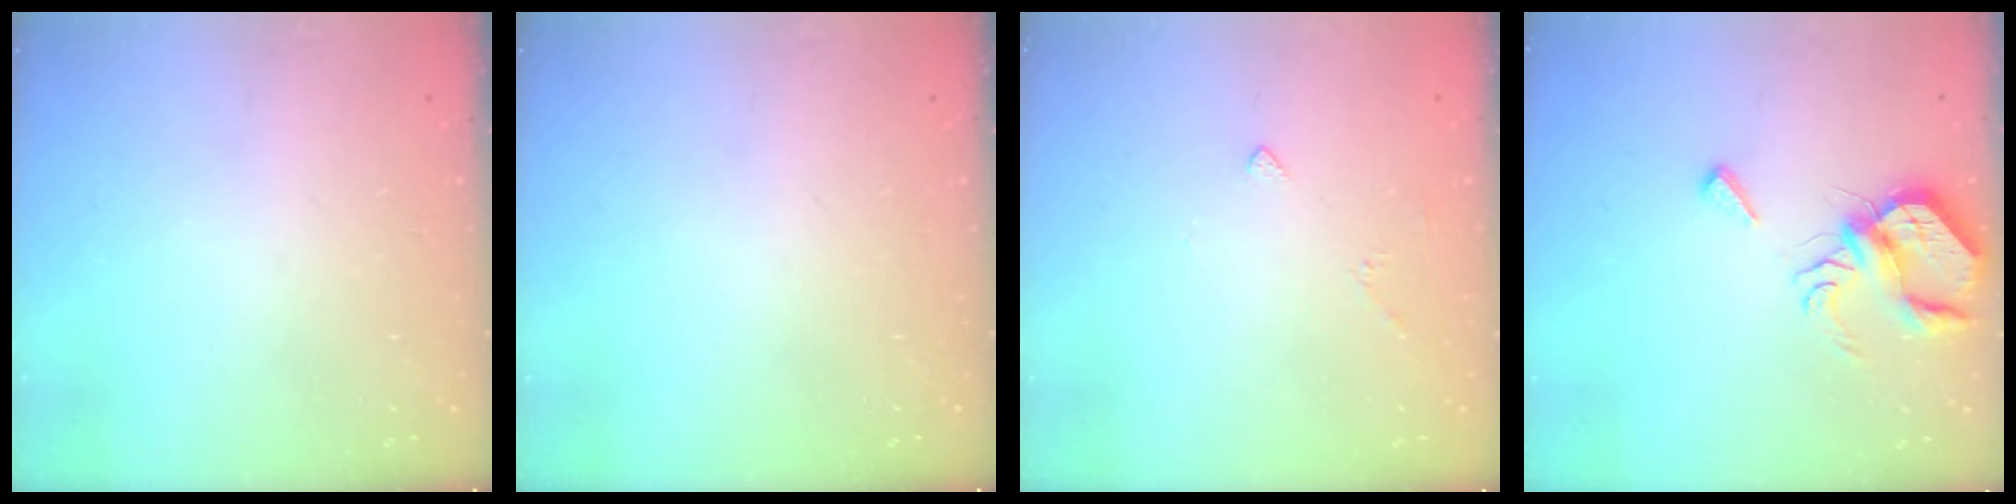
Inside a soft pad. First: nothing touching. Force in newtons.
{"total": 0.0}
{"total": 2.0, "press": 2.0, "slide": 0.6}
{"total": 7.9, "press": 7.9, "slide": 0.7}